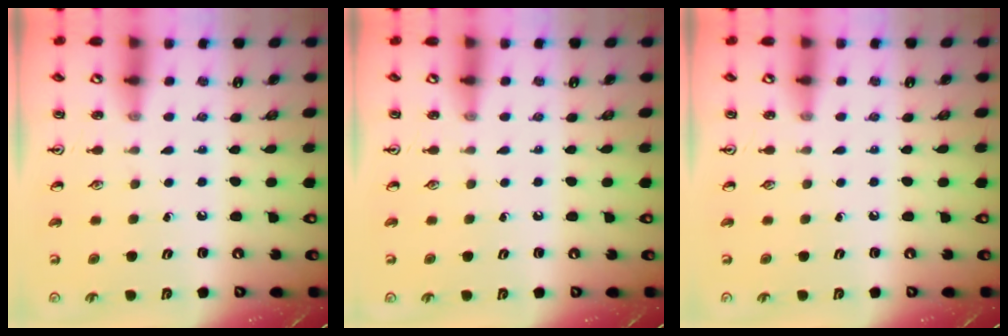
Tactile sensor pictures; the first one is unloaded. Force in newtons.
{"total": 0.0}
{"total": 0.0}